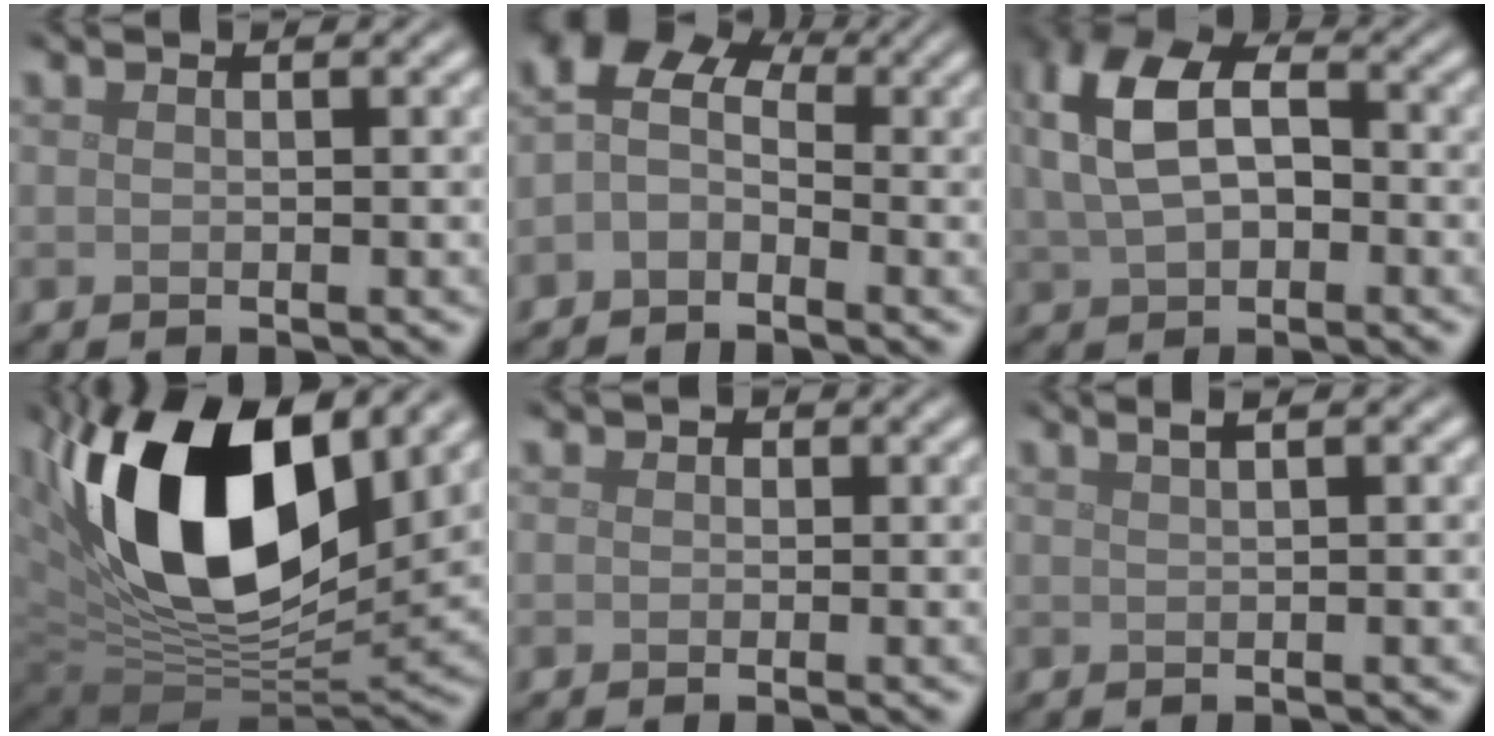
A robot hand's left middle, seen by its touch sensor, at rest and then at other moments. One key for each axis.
{"total": 4.5, "fx": -0.6, "fy": 3.1, "fz": 3.2, "tx": -0.056, "ty": 0.016, "tz": -0.029}
{"total": 7.2, "fx": 1.1, "fy": 4.7, "fz": 5.3, "tx": -0.130, "ty": 0.013, "tz": 0.014}
{"total": 18.2, "fx": 6.0, "fy": 9.5, "fz": 14.4, "tx": -0.263, "ty": 0.009, "tz": 0.097}
{"total": 0.8, "fx": 0.4, "fy": 0.6, "fz": 0.2, "tx": -0.001, "ty": -0.003, "tz": -0.001}
{"total": 2.0, "fx": 1.2, "fy": 0.7, "fz": 1.4, "tx": -0.014, "ty": 0.003, "tz": 0.008}